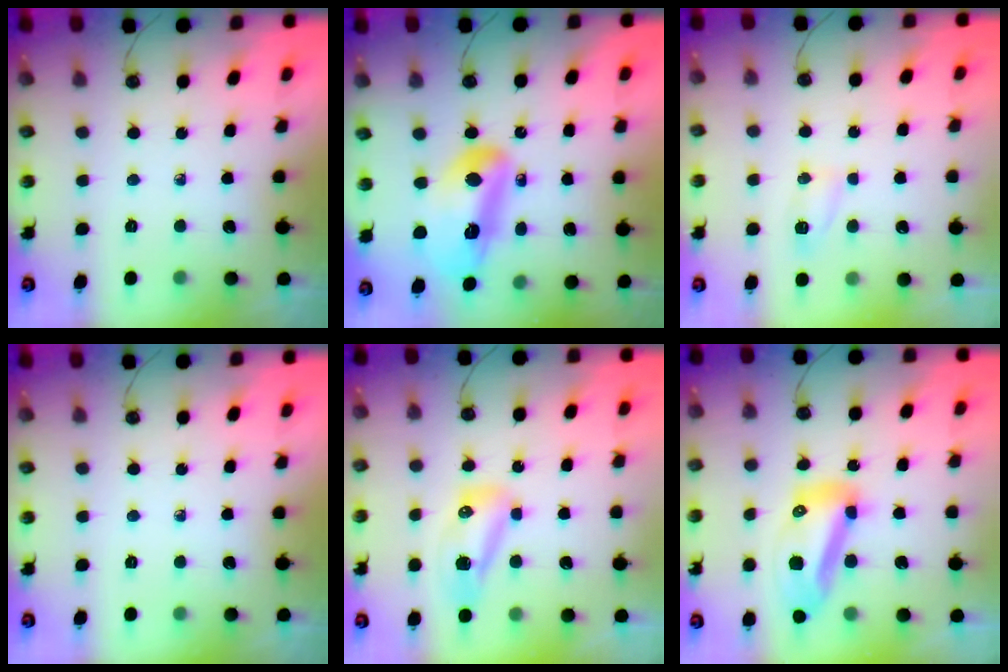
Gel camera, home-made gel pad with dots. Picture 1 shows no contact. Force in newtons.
{"total": 14.9, "press": 14.8, "slide": 1.7}
{"total": 11.5, "press": 6.0, "slide": 9.8}
{"total": 0.0}
{"total": 11.5, "press": 9.8, "slide": 6.0}
{"total": 13.6, "press": 13.5, "slide": 1.4}